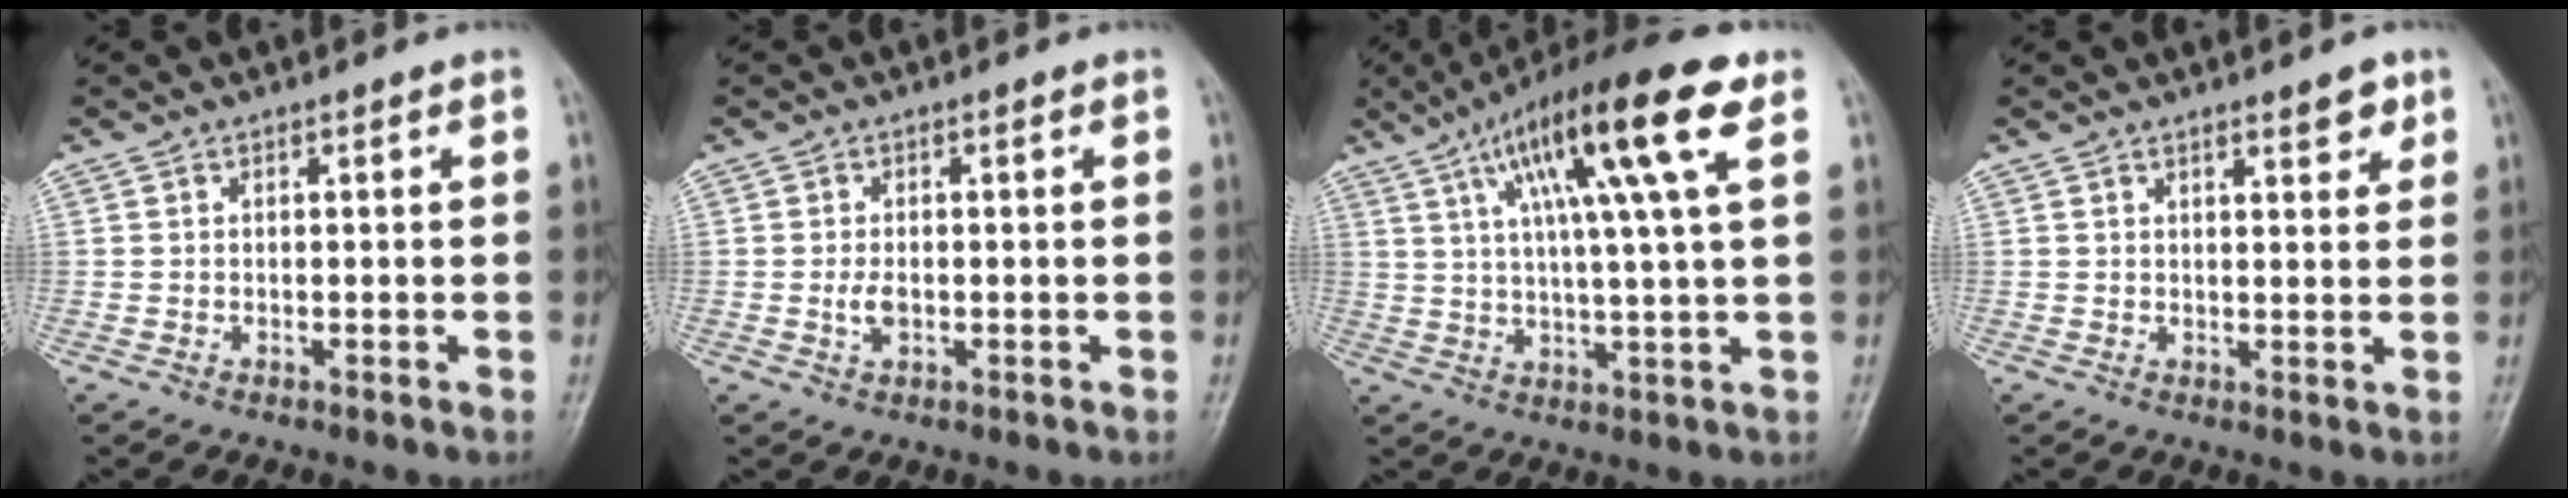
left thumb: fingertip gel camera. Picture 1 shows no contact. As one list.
[{"total": 2.4, "force": [-0.3, 1.3, 2.0], "torque": [-0.039, -0.003, -0.005]}, {"total": 17.7, "force": [7.5, 2.4, 15.8], "torque": [-0.263, 0.003, 0.117]}, {"total": 3.7, "force": [2.4, 1.3, 2.5], "torque": [-0.021, -0.013, 0.031]}]